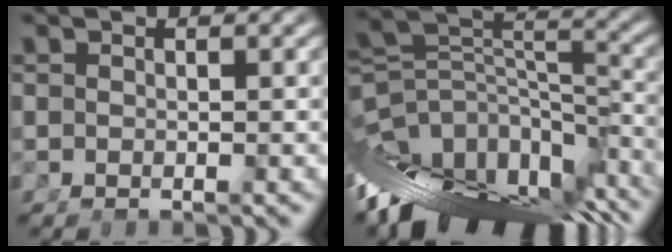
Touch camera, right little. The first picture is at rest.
{"total": 18.6, "force": [-7.9, 11.6, 12.2], "torque": [-0.193, -0.060, -0.103]}